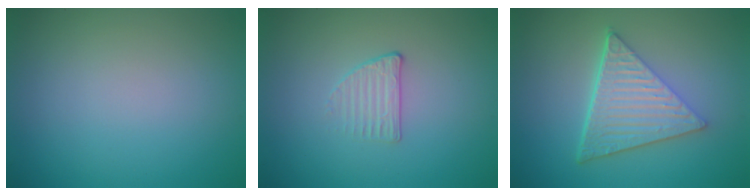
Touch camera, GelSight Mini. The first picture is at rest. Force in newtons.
{"total": 1.3, "press": 0.8, "slide": 1.0}
{"total": 6.6, "press": 4.6, "slide": 4.8}